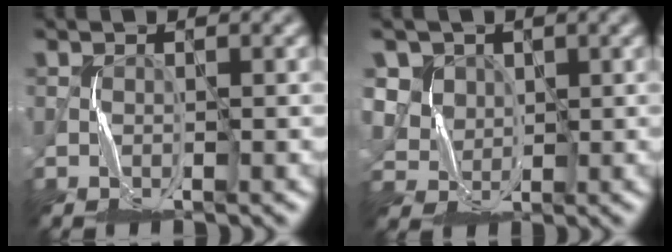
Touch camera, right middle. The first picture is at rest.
{"total": 5.6, "force": [2.6, 4.6, 2.0], "torque": [-0.057, 0.008, 0.047]}